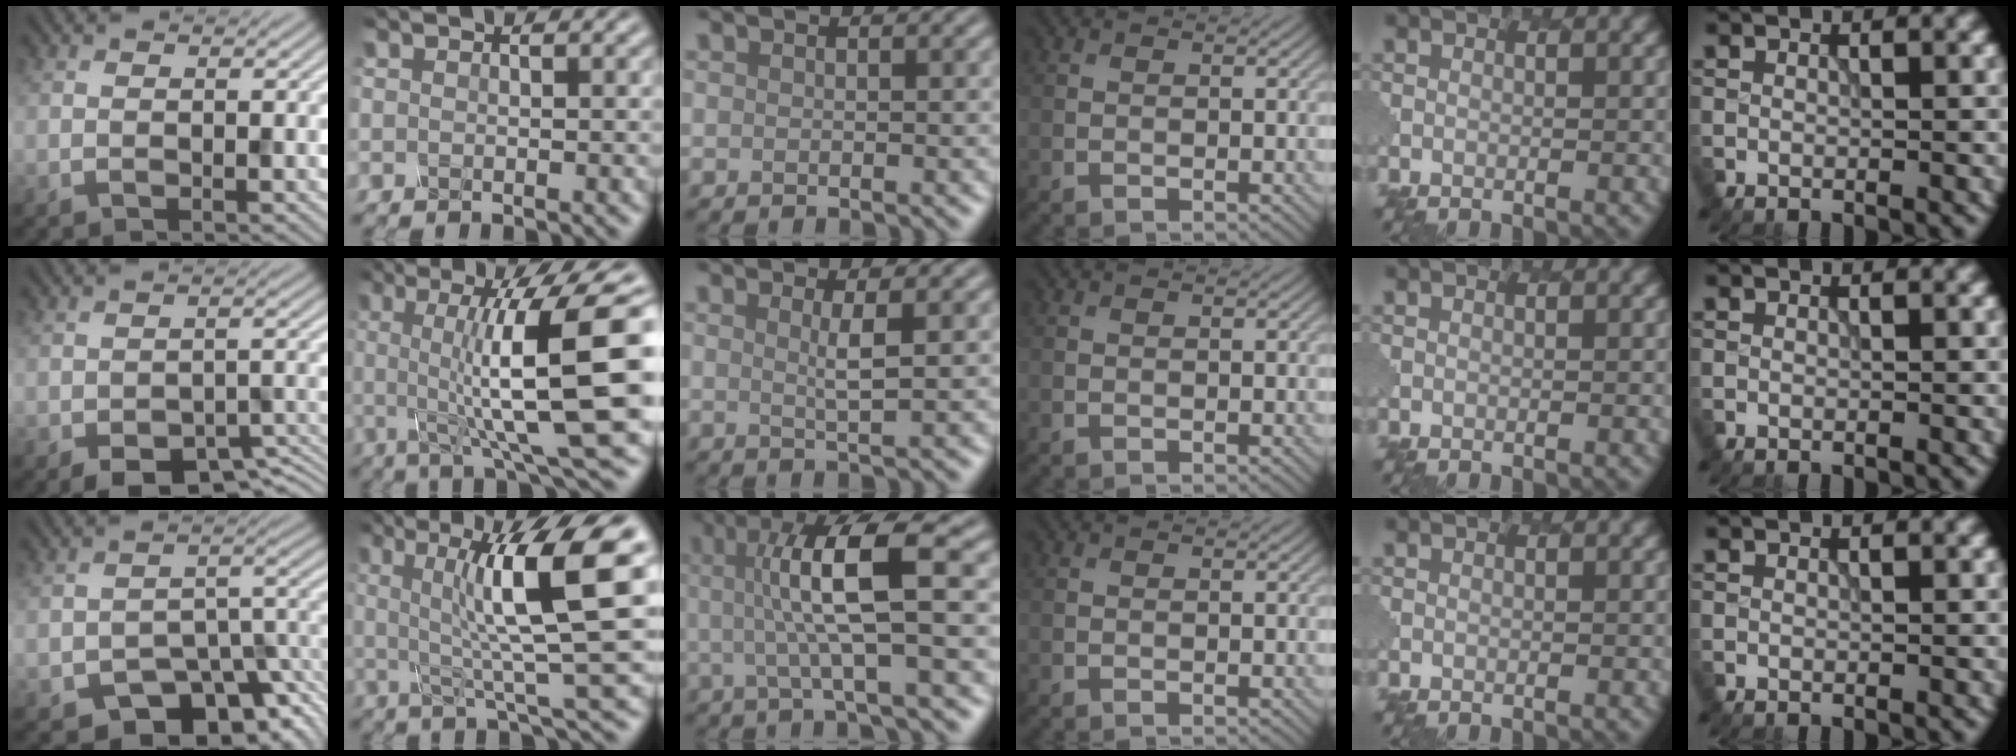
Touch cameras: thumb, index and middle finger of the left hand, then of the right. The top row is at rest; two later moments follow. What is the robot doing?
{"motion": "shake", "object": "salt shaker"}